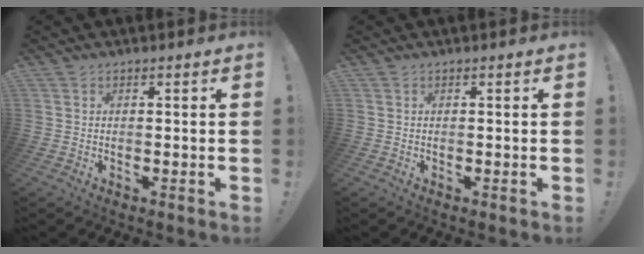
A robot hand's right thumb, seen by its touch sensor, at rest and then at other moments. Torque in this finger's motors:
{"motor_torque": [-0.14, 0.14, 0.00, 0.00, 0.02]}